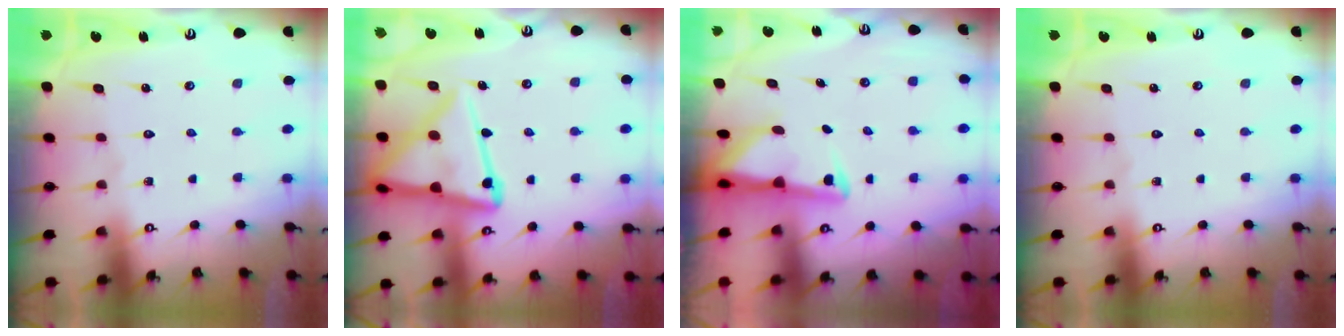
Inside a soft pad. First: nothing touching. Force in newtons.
{"total": 18.6, "press": 18.5, "slide": 1.6}
{"total": 2.9, "press": 2.9, "slide": 0.7}
{"total": 0.0}